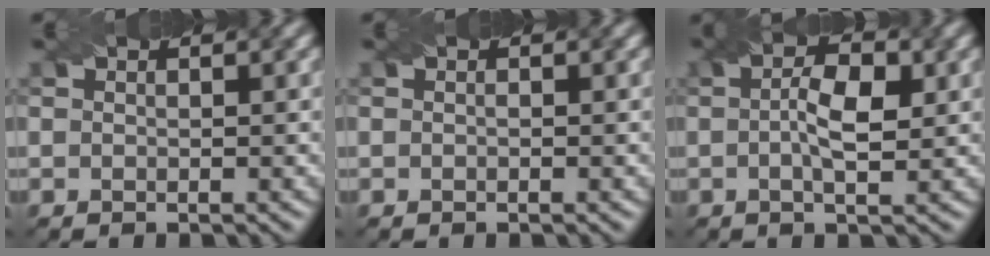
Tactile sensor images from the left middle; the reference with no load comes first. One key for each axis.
{"total": 0.0}
{"total": 4.1, "fx": 0.3, "fy": 1.5, "fz": 3.8, "tx": -0.068, "ty": 0.004, "tz": 0.003}